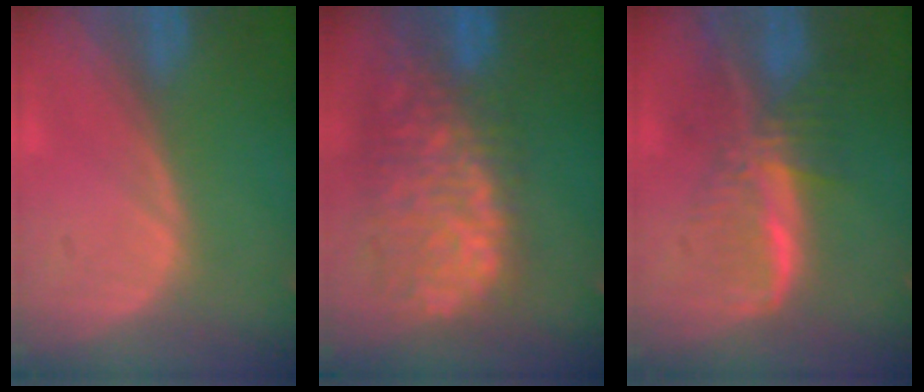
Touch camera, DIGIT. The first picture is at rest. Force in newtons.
{"total": 12.4, "press": 10.2, "slide": 7.1}
{"total": 8.2, "press": 7.0, "slide": 4.2}